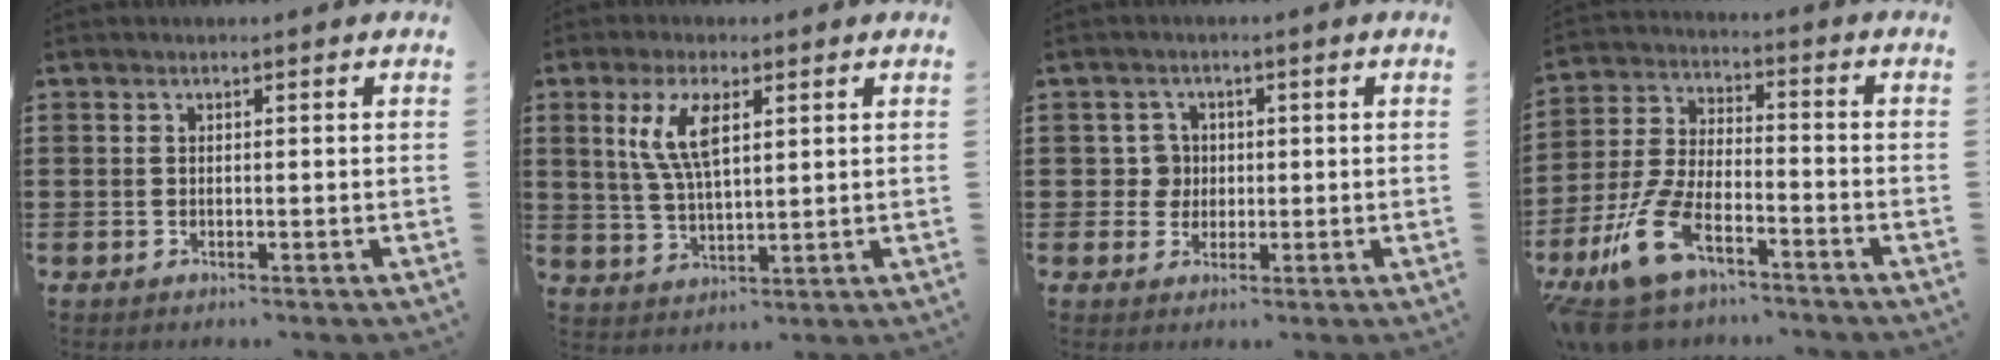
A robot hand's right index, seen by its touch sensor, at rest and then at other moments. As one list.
[{"total": 7.4, "force": [2.6, 2.7, 6.3], "torque": [-0.134, 0.007, 0.045]}, {"total": 3.2, "force": [0.0, 3.1, 0.9], "torque": [-0.030, 0.009, -0.003]}, {"total": 11.3, "force": [-7.5, 4.4, 7.2], "torque": [-0.176, 0.009, -0.149]}]